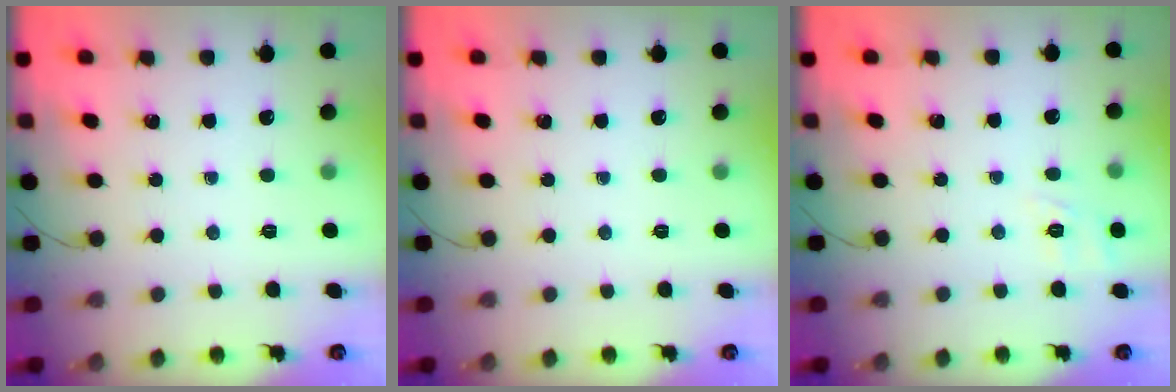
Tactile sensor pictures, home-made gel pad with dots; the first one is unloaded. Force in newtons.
{"total": 0.0}
{"total": 3.0, "press": 2.4, "slide": 1.7}